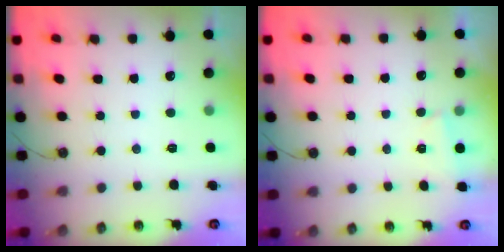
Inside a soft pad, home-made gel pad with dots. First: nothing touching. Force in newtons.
{"total": 1.0, "press": 0.9, "slide": 0.4}